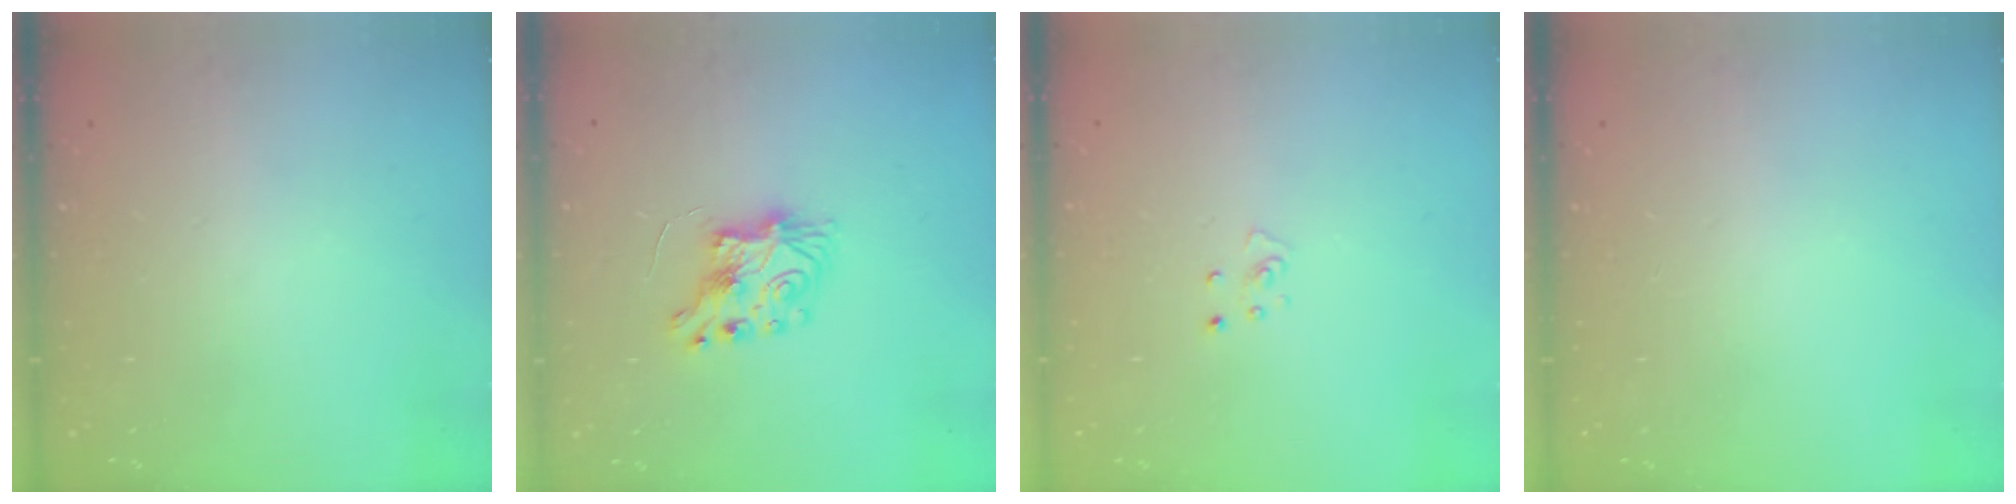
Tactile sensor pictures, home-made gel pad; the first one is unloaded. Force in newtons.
{"total": 7.5, "press": 7.5, "slide": 0.2}
{"total": 3.3, "press": 3.3, "slide": 0.3}
{"total": 0.0}